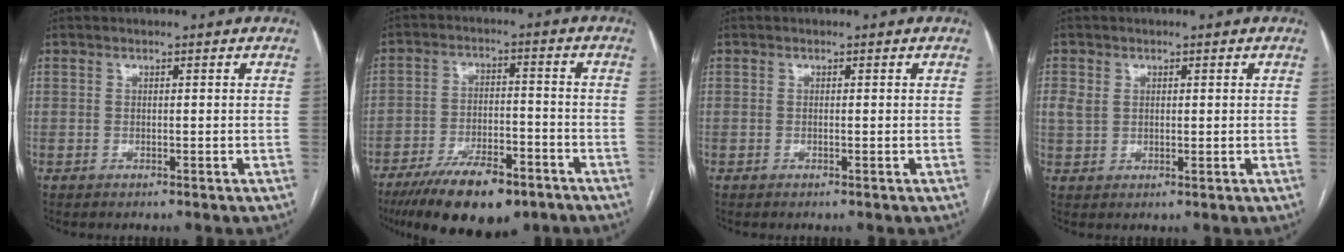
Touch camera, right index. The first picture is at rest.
{"total": 12.6, "force": [-9.0, 4.8, 7.4], "torque": [-0.119, -0.006, -0.145]}
{"total": 0.0}
{"total": 2.9, "force": [0.9, 2.2, 1.8], "torque": [-0.043, 0.008, 0.022]}